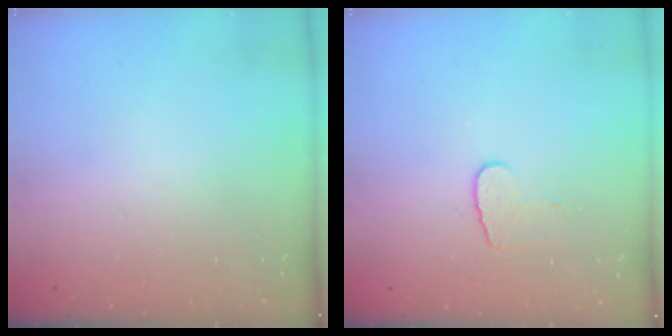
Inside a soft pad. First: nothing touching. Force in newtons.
{"total": 6.6, "press": 6.6, "slide": 0.6}